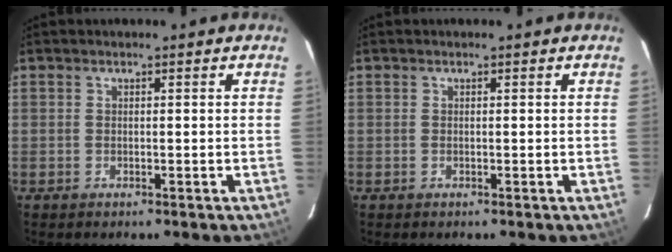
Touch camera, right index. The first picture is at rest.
{"total": 0.0}